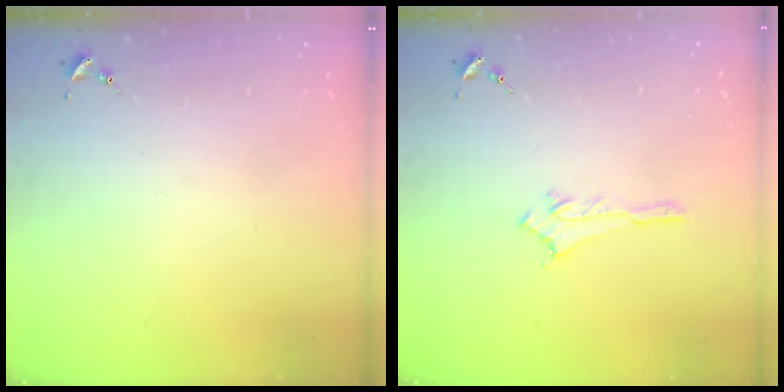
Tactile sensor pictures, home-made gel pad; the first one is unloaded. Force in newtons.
{"total": 2.9, "press": 2.9, "slide": 0.2}